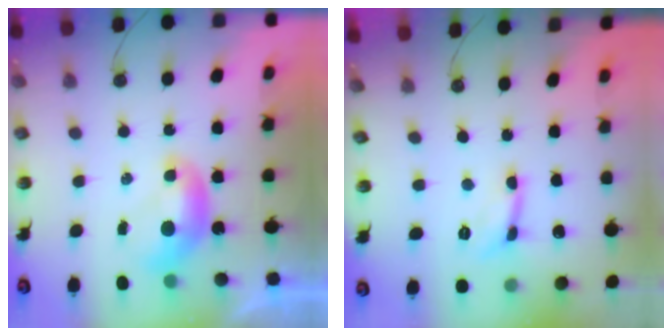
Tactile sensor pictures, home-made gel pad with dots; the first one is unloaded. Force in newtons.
{"total": 0.0}